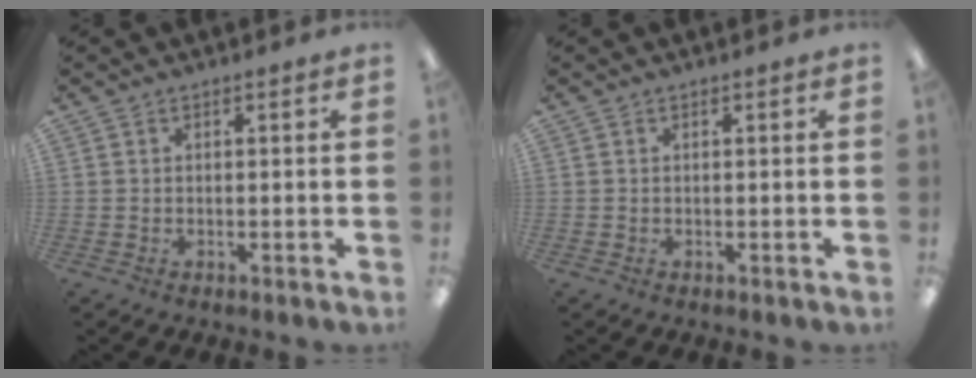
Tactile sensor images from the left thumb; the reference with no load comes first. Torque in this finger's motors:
{"motor_torque": [-0.17, 0.18, -0.23, 0.05, 0.00]}